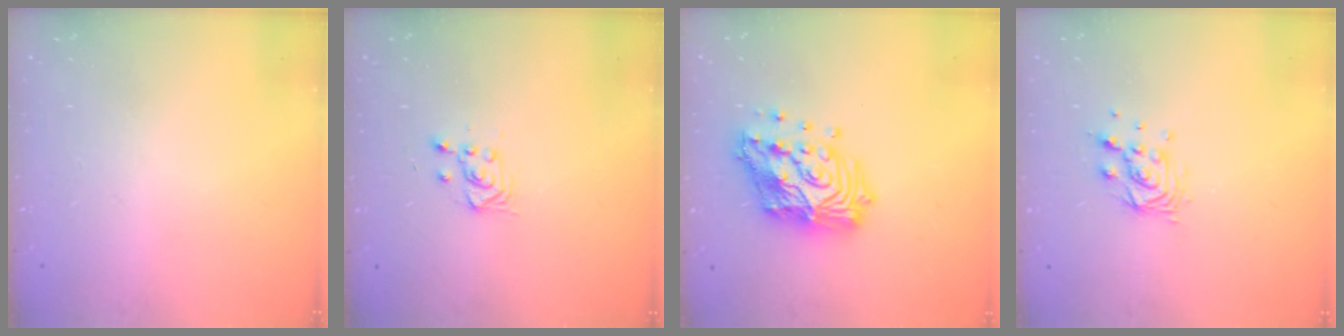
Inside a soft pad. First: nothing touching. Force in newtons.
{"total": 3.3, "press": 3.1, "slide": 1.1}
{"total": 18.1, "press": 18.0, "slide": 1.5}
{"total": 8.2, "press": 8.2, "slide": 0.6}